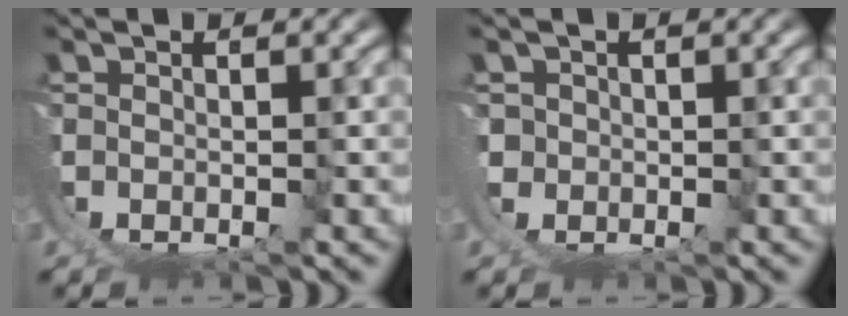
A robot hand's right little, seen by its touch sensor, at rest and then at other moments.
{"total": 4.9, "force": [-0.4, 4.8, 1.1], "torque": [-0.046, -0.012, -0.011]}